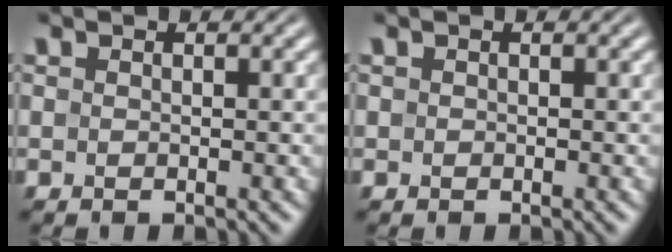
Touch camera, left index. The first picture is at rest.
{"total": 0.0}